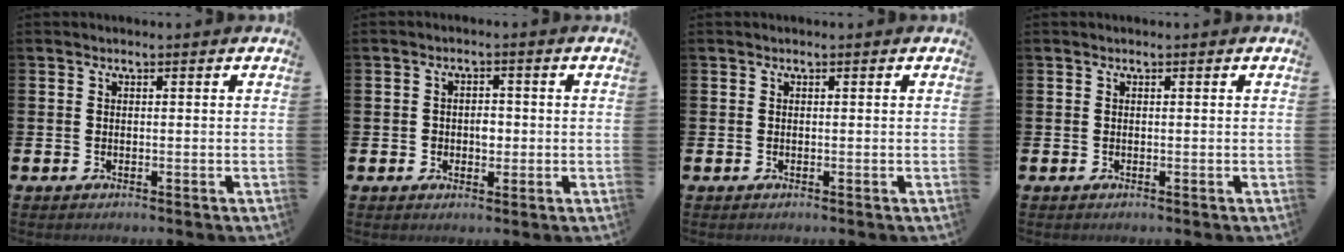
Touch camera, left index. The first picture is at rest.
{"total": 2.3, "force": [-0.2, 1.8, 1.4], "torque": [-0.011, 0.001, -0.010]}
{"total": 0.0}
{"total": 0.0}